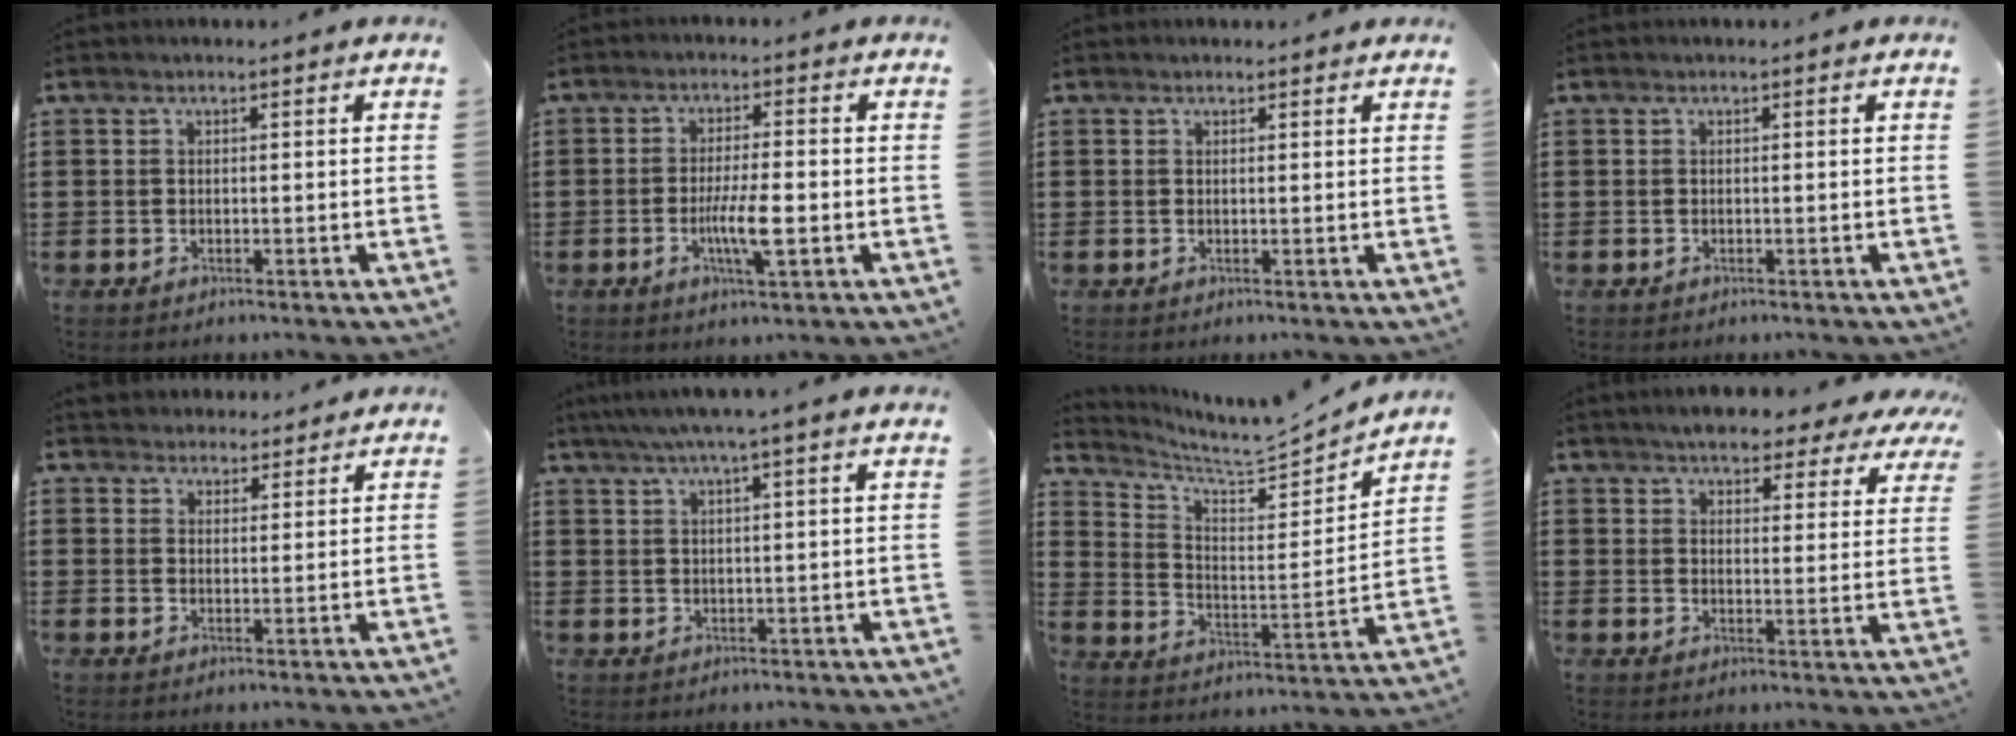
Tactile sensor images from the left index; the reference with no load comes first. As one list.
[{"total": 6.2, "force": [-1.4, 1.2, 5.9], "torque": [-0.120, -0.008, -0.029]}, {"total": 0.6, "force": [0.5, 0.3, 0.1], "torque": [-0.003, 0.001, 0.011]}, {"total": 0.0}, {"total": 3.1, "force": [2.9, 1.1, -0.3], "torque": [-0.003, -0.003, 0.055]}, {"total": 3.9, "force": [3.1, -0.7, 2.3], "torque": [-0.051, -0.004, 0.053]}, {"total": 5.1, "force": [4.9, 0.1, 1.4], "torque": [-0.053, -0.045, 0.075]}, {"total": 4.6, "force": [4.5, 0.7, 0.8], "torque": [-0.037, -0.020, 0.079]}]